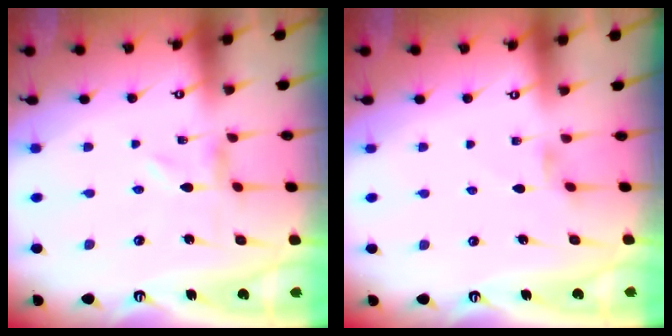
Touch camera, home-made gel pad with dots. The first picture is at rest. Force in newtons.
{"total": 1.2, "press": 1.1, "slide": 0.3}